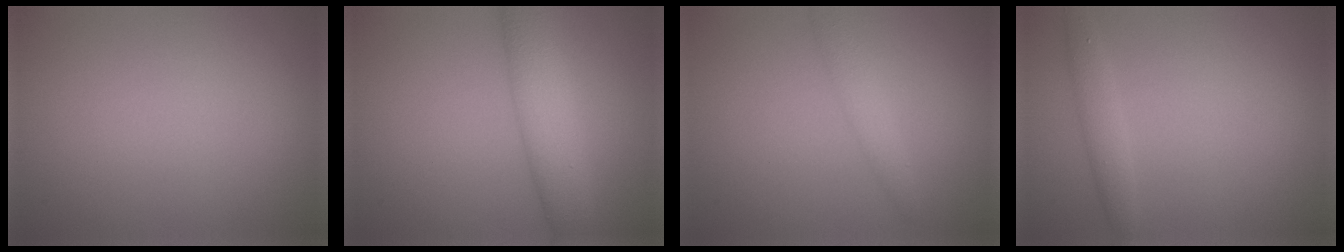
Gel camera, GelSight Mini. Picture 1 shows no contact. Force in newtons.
{"total": 5.2, "press": 5.2, "slide": 0.3}
{"total": 1.8, "press": 1.8, "slide": 0.0}
{"total": 1.8, "press": 1.8, "slide": 0.1}